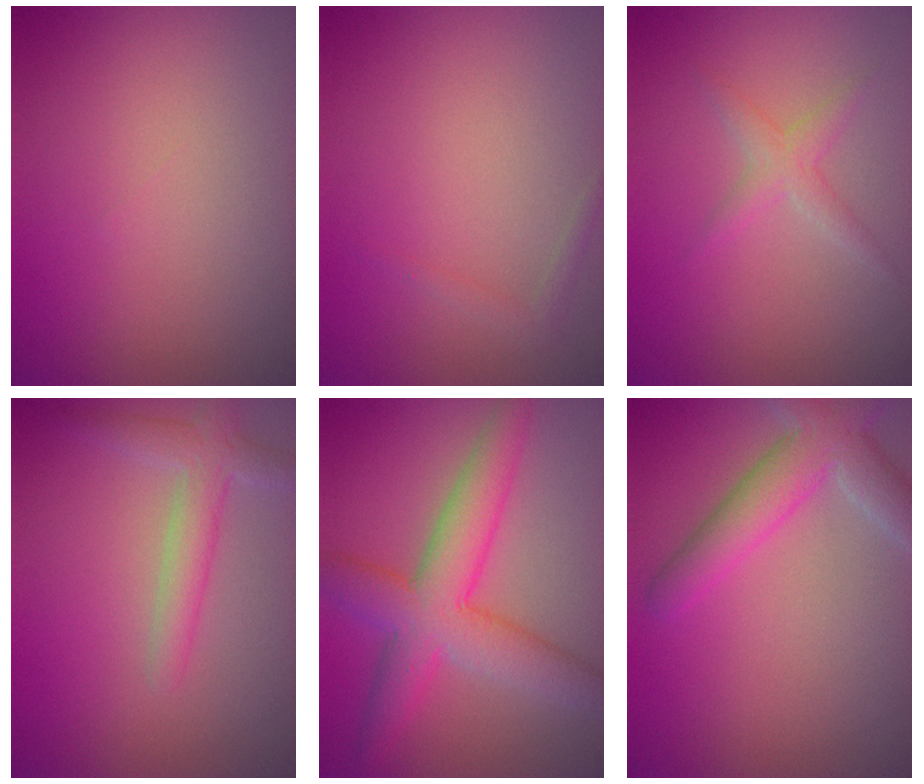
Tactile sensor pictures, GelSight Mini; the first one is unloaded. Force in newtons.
{"total": 0.7, "press": 0.7, "slide": 0.1}
{"total": 1.6, "press": 1.6, "slide": 0.0}
{"total": 2.8, "press": 2.8, "slide": 0.1}
{"total": 6.6, "press": 6.6, "slide": 0.1}
{"total": 4.9, "press": 4.9, "slide": 0.4}